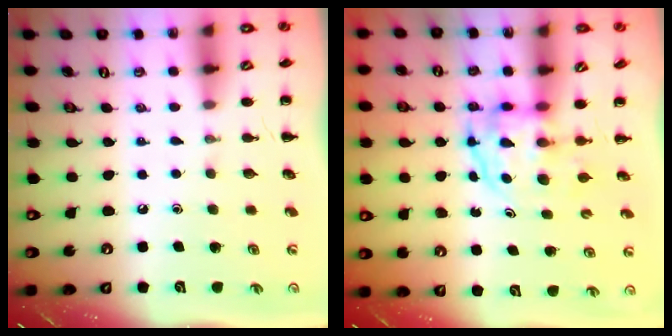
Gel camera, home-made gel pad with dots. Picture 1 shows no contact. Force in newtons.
{"total": 3.8, "press": 3.8, "slide": 0.3}